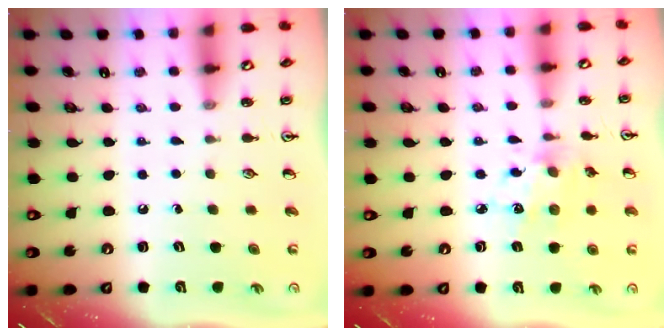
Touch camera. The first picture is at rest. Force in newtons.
{"total": 9.1, "press": 9.1, "slide": 0.6}